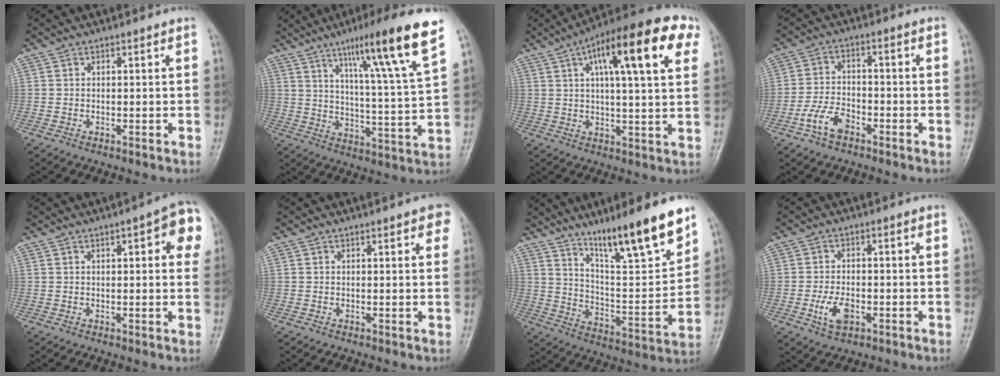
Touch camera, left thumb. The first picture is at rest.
{"total": 17.7, "force": [10.5, 1.0, 14.2], "torque": [-0.207, -0.046, 0.160]}
{"total": 19.5, "force": [7.8, 5.3, 17.1], "torque": [-0.236, 0.017, 0.108]}
{"total": 6.3, "force": [-3.7, 3.5, 3.8], "torque": [-0.072, 0.025, -0.072]}
{"total": 8.8, "force": [3.1, 2.8, 7.7], "torque": [-0.065, 0.004, 0.027]}
{"total": 4.0, "force": [2.0, 1.3, 3.1], "torque": [-0.022, -0.001, 0.018]}
{"total": 18.3, "force": [12.9, 2.5, 12.7], "torque": [-0.175, -0.079, 0.221]}
{"total": 5.4, "force": [-2.0, 3.1, 4.1], "torque": [-0.078, 0.008, -0.033]}